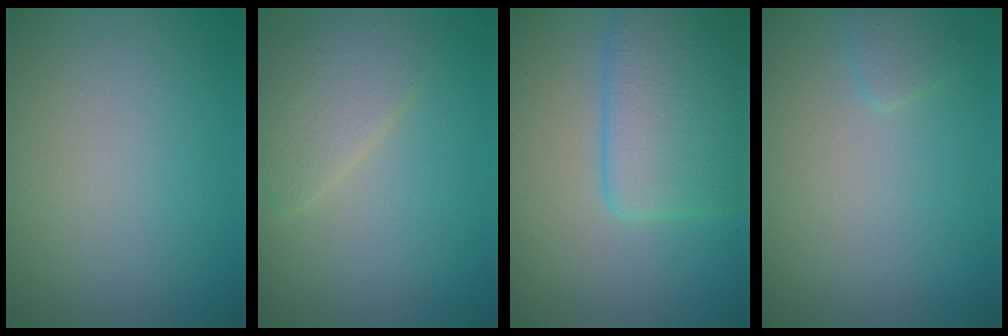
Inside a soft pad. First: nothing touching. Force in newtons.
{"total": 3.1, "press": 3.1, "slide": 0.0}
{"total": 5.9, "press": 5.9, "slide": 0.2}
{"total": 1.0, "press": 0.9, "slide": 0.1}